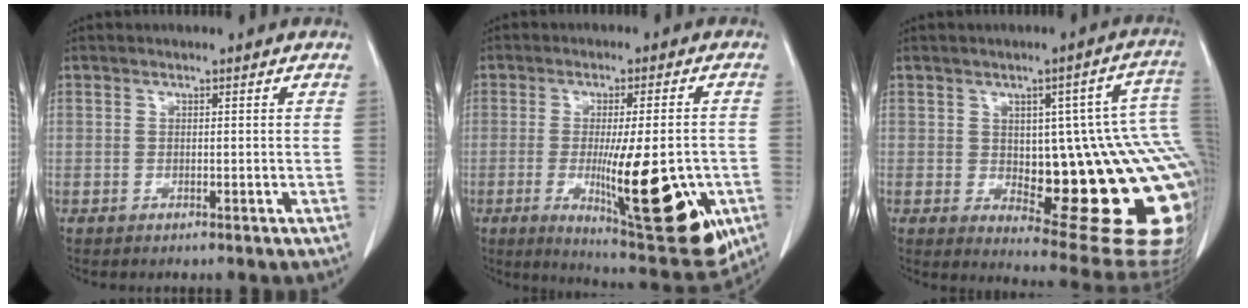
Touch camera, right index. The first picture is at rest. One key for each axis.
{"total": 18.3, "fx": -5.0, "fy": 3.0, "fz": 17.4, "tx": -0.223, "ty": -0.029, "tz": -0.057}
{"total": 23.8, "fx": -1.9, "fy": 8.1, "fz": 22.3, "tx": -0.179, "ty": 0.017, "tz": -0.003}